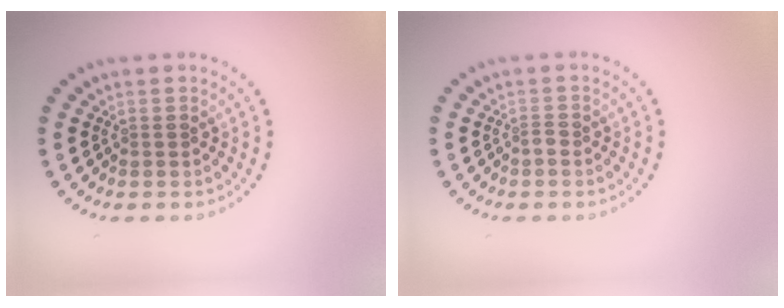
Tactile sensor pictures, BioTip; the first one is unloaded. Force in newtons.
{"total": 0.9, "press": 0.6, "slide": 0.7}